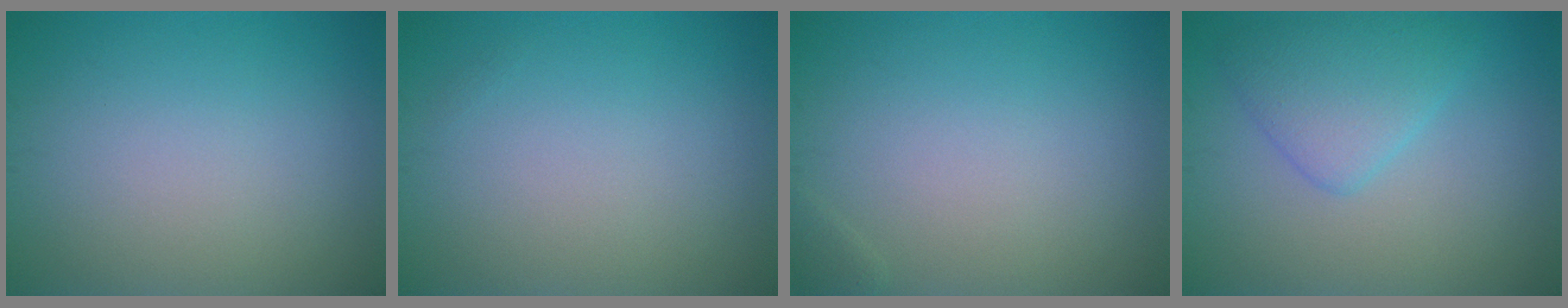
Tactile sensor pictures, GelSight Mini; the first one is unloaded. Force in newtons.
{"total": 0.0}
{"total": 0.6, "press": 0.5, "slide": 0.1}
{"total": 3.6, "press": 3.6, "slide": 0.3}